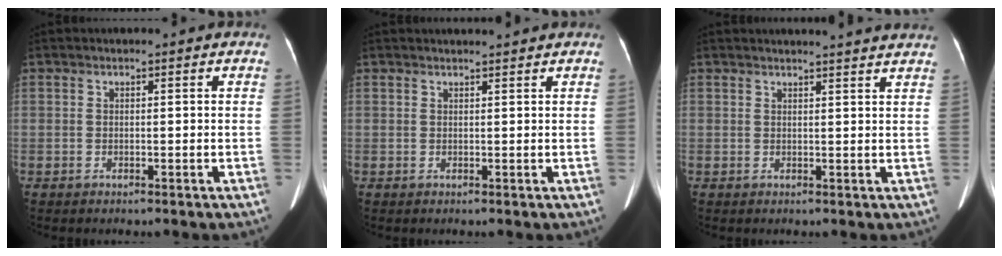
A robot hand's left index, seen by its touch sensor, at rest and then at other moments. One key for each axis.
{"total": 2.9, "fx": 2.8, "fy": 0.0, "fz": 0.7, "tx": -0.013, "ty": 0.015, "tz": 0.034}
{"total": 9.5, "fx": 9.1, "fy": -0.3, "fz": 2.9, "tx": -0.038, "ty": -0.002, "tz": 0.086}